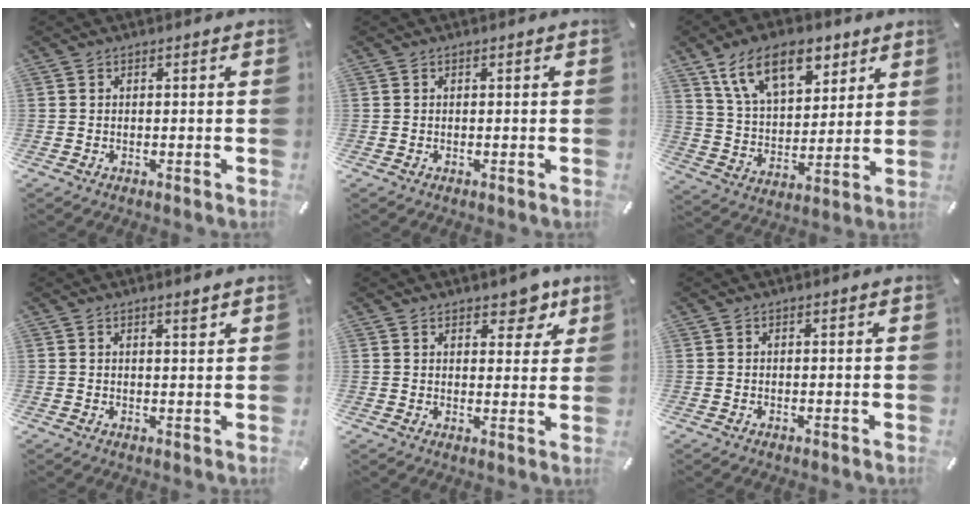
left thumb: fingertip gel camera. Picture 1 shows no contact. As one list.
[{"total": 0.0}, {"total": 15.5, "force": [8.9, 8.9, 9.1], "torque": [-0.160, -0.023, 0.164]}, {"total": 2.0, "force": [1.5, 0.4, 1.3], "torque": [-0.019, -0.005, 0.024]}, {"total": 6.6, "force": [4.7, 3.7, 2.9], "torque": [-0.015, -0.028, 0.075]}, {"total": 0.0}]